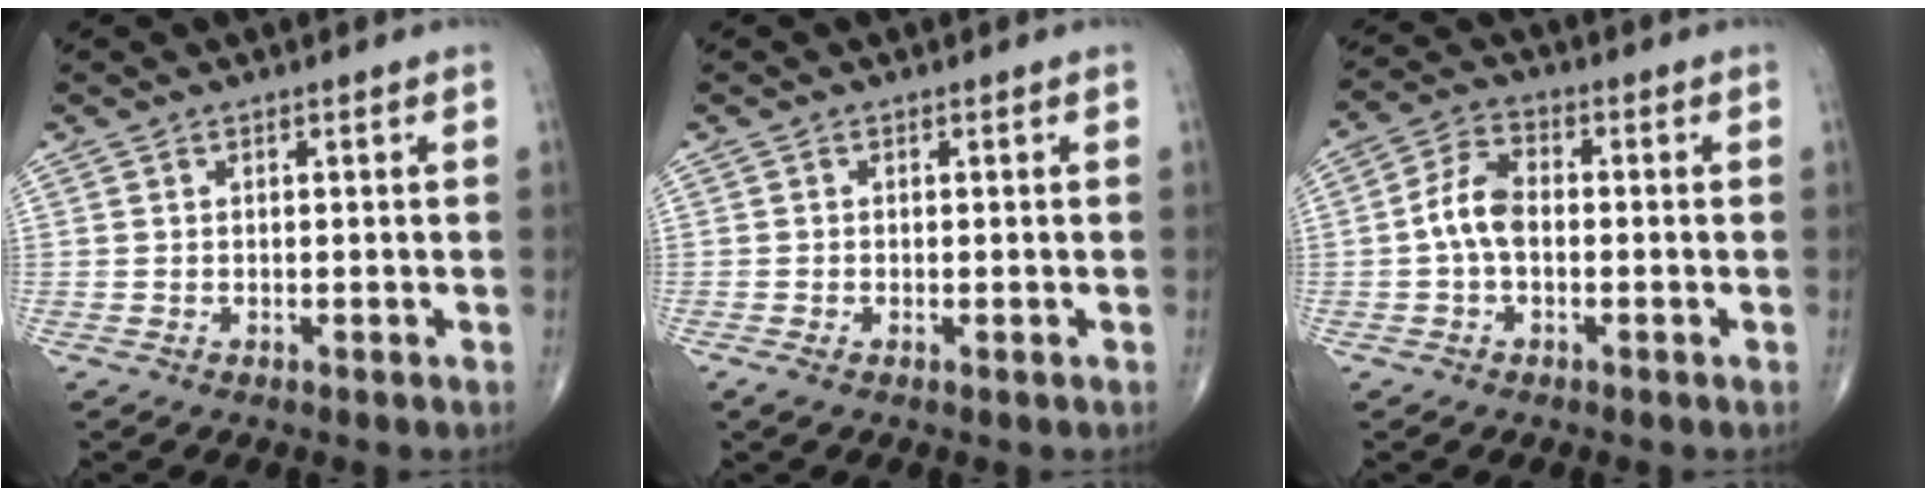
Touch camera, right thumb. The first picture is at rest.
{"total": 1.0, "force": [-0.5, 0.3, 0.8], "torque": [-0.023, -0.004, -0.013]}
{"total": 7.8, "force": [-0.9, 4.7, 6.2], "torque": [-0.119, 0.027, -0.027]}